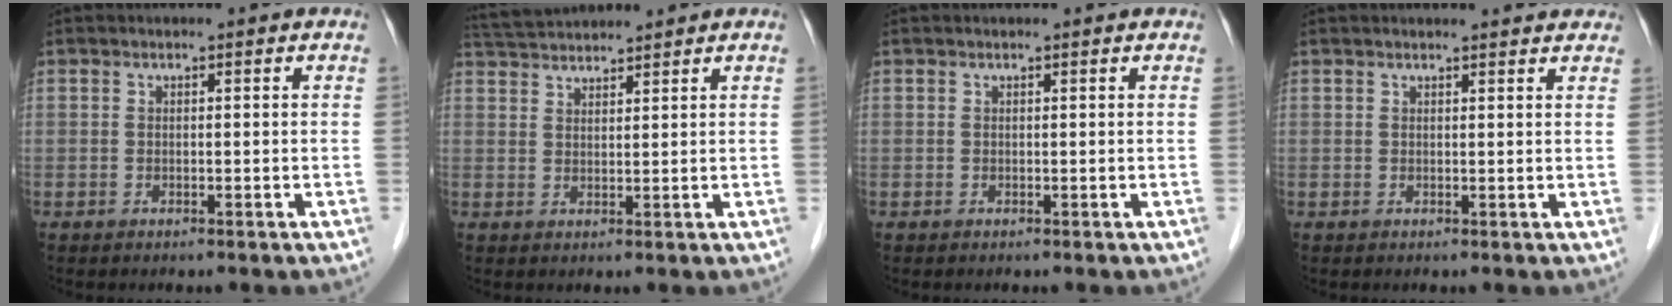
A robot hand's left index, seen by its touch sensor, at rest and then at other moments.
{"total": 6.1, "force": [6.0, 0.1, 1.3], "torque": [-0.031, 0.036, 0.107]}
{"total": 0.9, "force": [0.9, 0.1, 0.3], "torque": [-0.010, 0.006, 0.010]}
{"total": 6.0, "force": [5.7, 0.7, 1.7], "torque": [-0.018, 0.010, 0.052]}